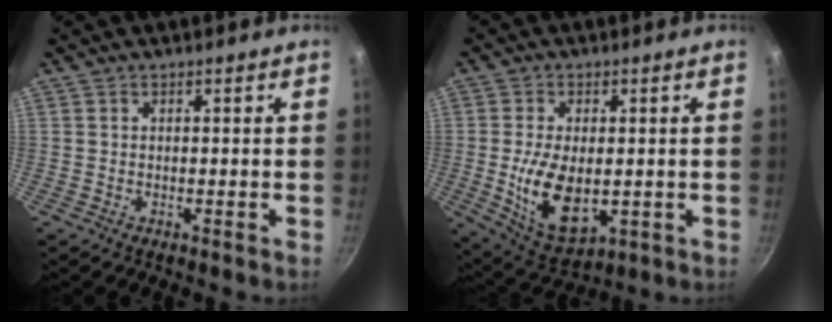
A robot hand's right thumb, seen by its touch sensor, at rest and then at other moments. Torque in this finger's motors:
{"motor_torque": [-0.34, 0.74, 0.54, 0.72, 0.34]}